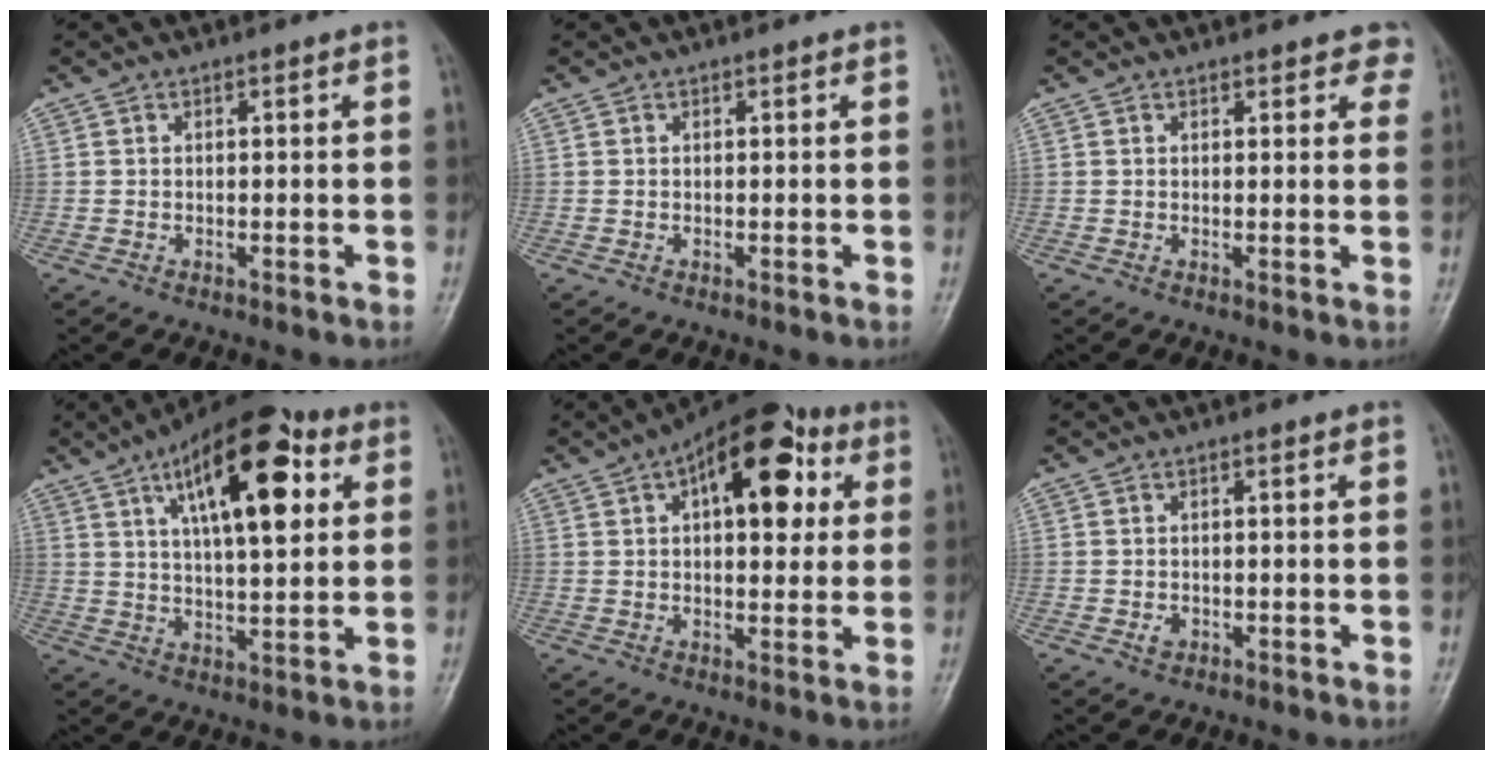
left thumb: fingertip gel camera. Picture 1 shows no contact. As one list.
[{"total": 0.0}, {"total": 3.4, "force": [2.7, 1.5, 1.5], "torque": [0.012, -0.007, 0.021]}, {"total": 18.5, "force": [7.0, 7.4, 15.4], "torque": [-0.214, -0.007, 0.105]}, {"total": 14.7, "force": [5.0, 7.5, 11.6], "torque": [-0.119, 0.010, 0.063]}, {"total": 1.4, "force": [-0.4, 1.1, 0.8], "torque": [-0.007, 0.003, -0.006]}]